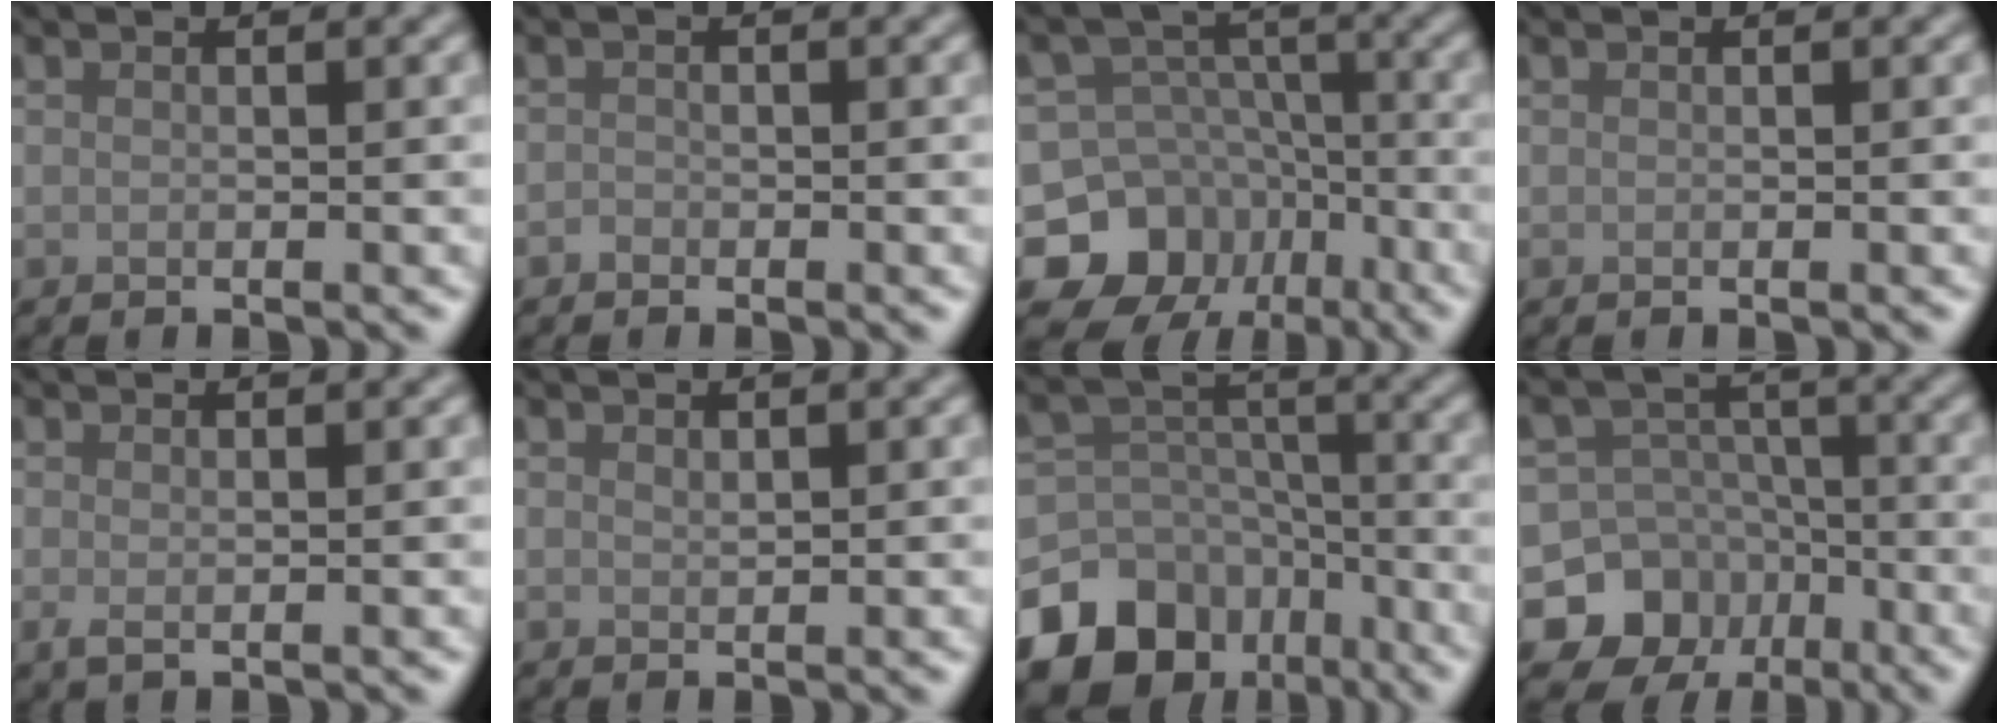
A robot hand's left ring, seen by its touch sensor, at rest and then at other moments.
{"total": 0.6, "force": [-0.4, 0.4, 0.0], "torque": [0.002, -0.002, -0.008]}
{"total": 12.2, "force": [-7.6, 9.3, 2.6], "torque": [-0.057, -0.007, -0.124]}
{"total": 0.0}
{"total": 0.8, "force": [0.0, 0.2, 0.8], "torque": [-0.015, -0.002, 0.001]}
{"total": 0.5, "force": [0.4, 0.2, 0.3], "torque": [-0.007, -0.002, 0.009]}
{"total": 16.1, "force": [-10.3, 11.6, 4.4], "torque": [-0.096, -0.051, -0.165]}
{"total": 11.2, "force": [-6.6, 8.9, 1.8], "torque": [-0.029, -0.020, -0.117]}